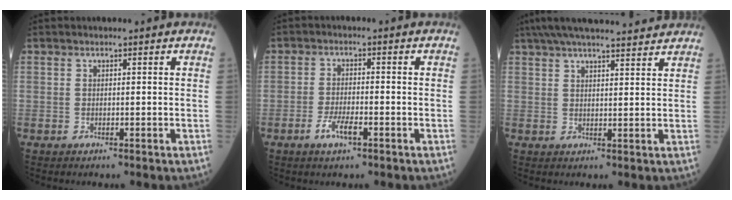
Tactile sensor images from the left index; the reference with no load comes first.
{"total": 3.7, "force": [-2.1, 0.9, 2.9], "torque": [-0.060, -0.004, -0.043]}
{"total": 16.7, "force": [14.8, 1.9, 7.4], "torque": [-0.126, 0.042, 0.212]}